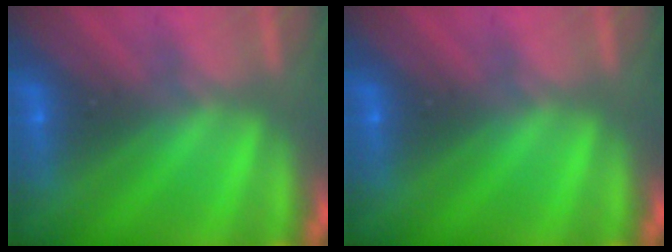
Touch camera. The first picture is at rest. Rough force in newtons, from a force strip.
{"total": 0.0}